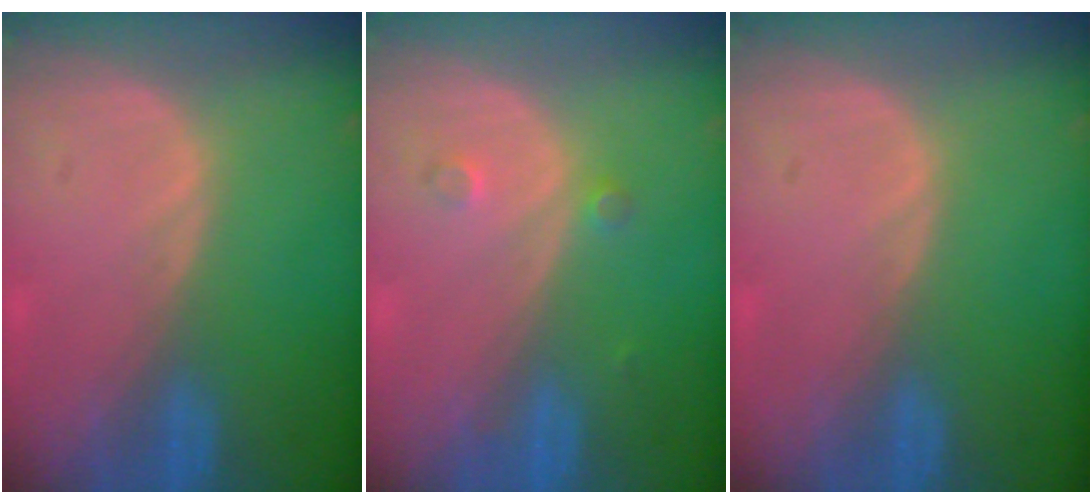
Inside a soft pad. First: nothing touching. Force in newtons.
{"total": 1.9, "press": 1.6, "slide": 1.0}
{"total": 0.0}